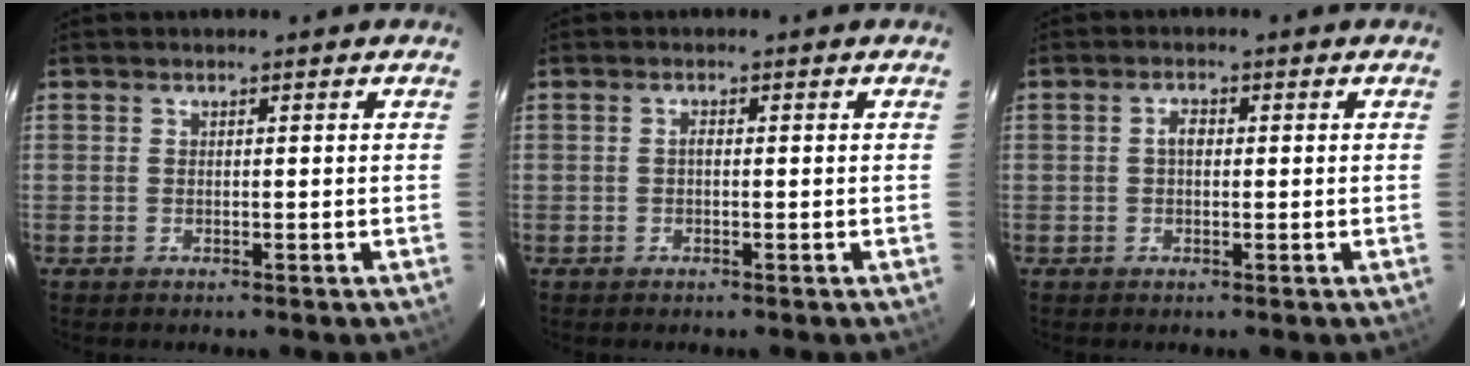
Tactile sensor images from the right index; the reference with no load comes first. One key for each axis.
{"total": 0.7, "fx": -0.2, "fy": 0.4, "fz": 0.6, "tx": -0.010, "ty": 0.005, "tz": -0.004}
{"total": 1.8, "fx": 0.1, "fy": 1.2, "fz": 1.4, "tx": -0.027, "ty": 0.008, "tz": -0.001}